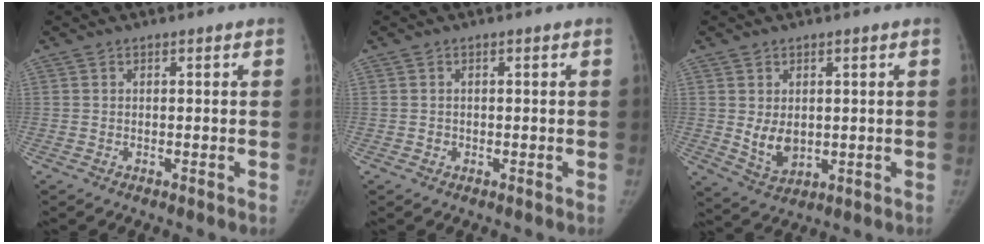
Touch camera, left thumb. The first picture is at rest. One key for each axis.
{"total": 0.8, "fx": -0.2, "fy": 0.8, "fz": 0.1, "tx": 0.004, "ty": 0.003, "tz": -0.004}
{"total": 5.7, "fx": 0.4, "fy": 4.1, "fz": 3.9, "tx": -0.052, "ty": -0.017, "tz": 0.023}